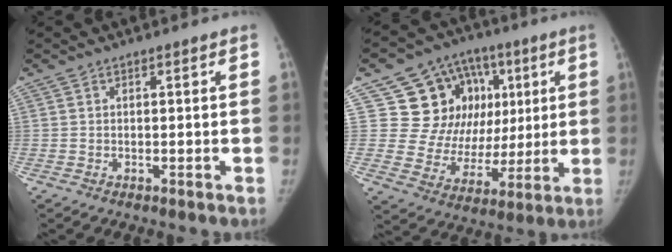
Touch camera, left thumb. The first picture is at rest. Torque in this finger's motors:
{"motor_torque": [-0.15, 0.62, -0.08, -0.16, -0.06]}